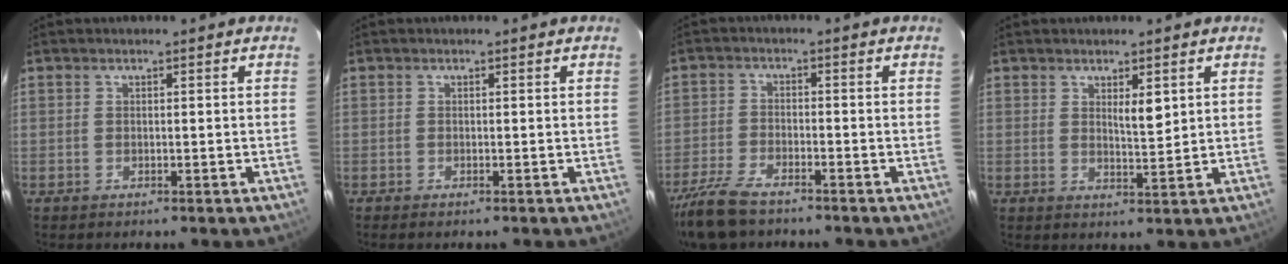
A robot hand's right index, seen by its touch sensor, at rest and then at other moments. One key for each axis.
{"total": 0.6, "fx": -0.5, "fy": 0.0, "fz": 0.3, "tx": -0.007, "ty": -0.002, "tz": -0.009}
{"total": 7.6, "fx": -6.3, "fy": 1.9, "fz": 3.9, "tx": -0.082, "ty": -0.020, "tz": -0.113}
{"total": 3.1, "fx": 1.3, "fy": 0.7, "fz": 2.7, "tx": -0.046, "ty": -0.007, "tz": 0.024}